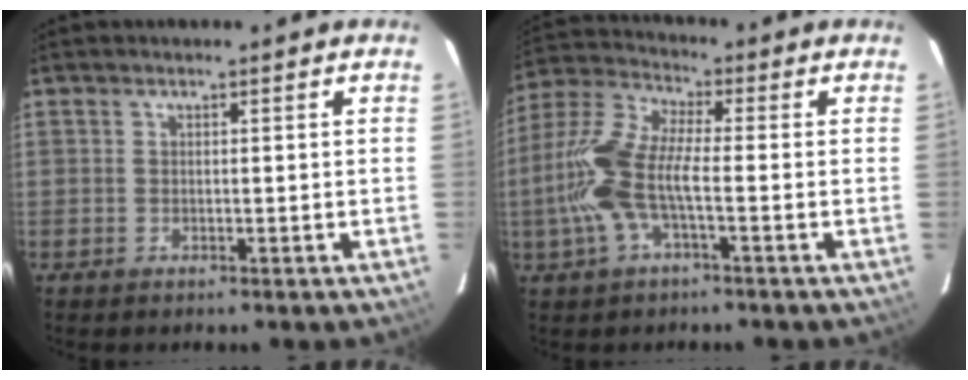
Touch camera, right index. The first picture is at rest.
{"total": 12.1, "force": [-2.6, 4.1, 11.0], "torque": [-0.249, 0.007, -0.056]}